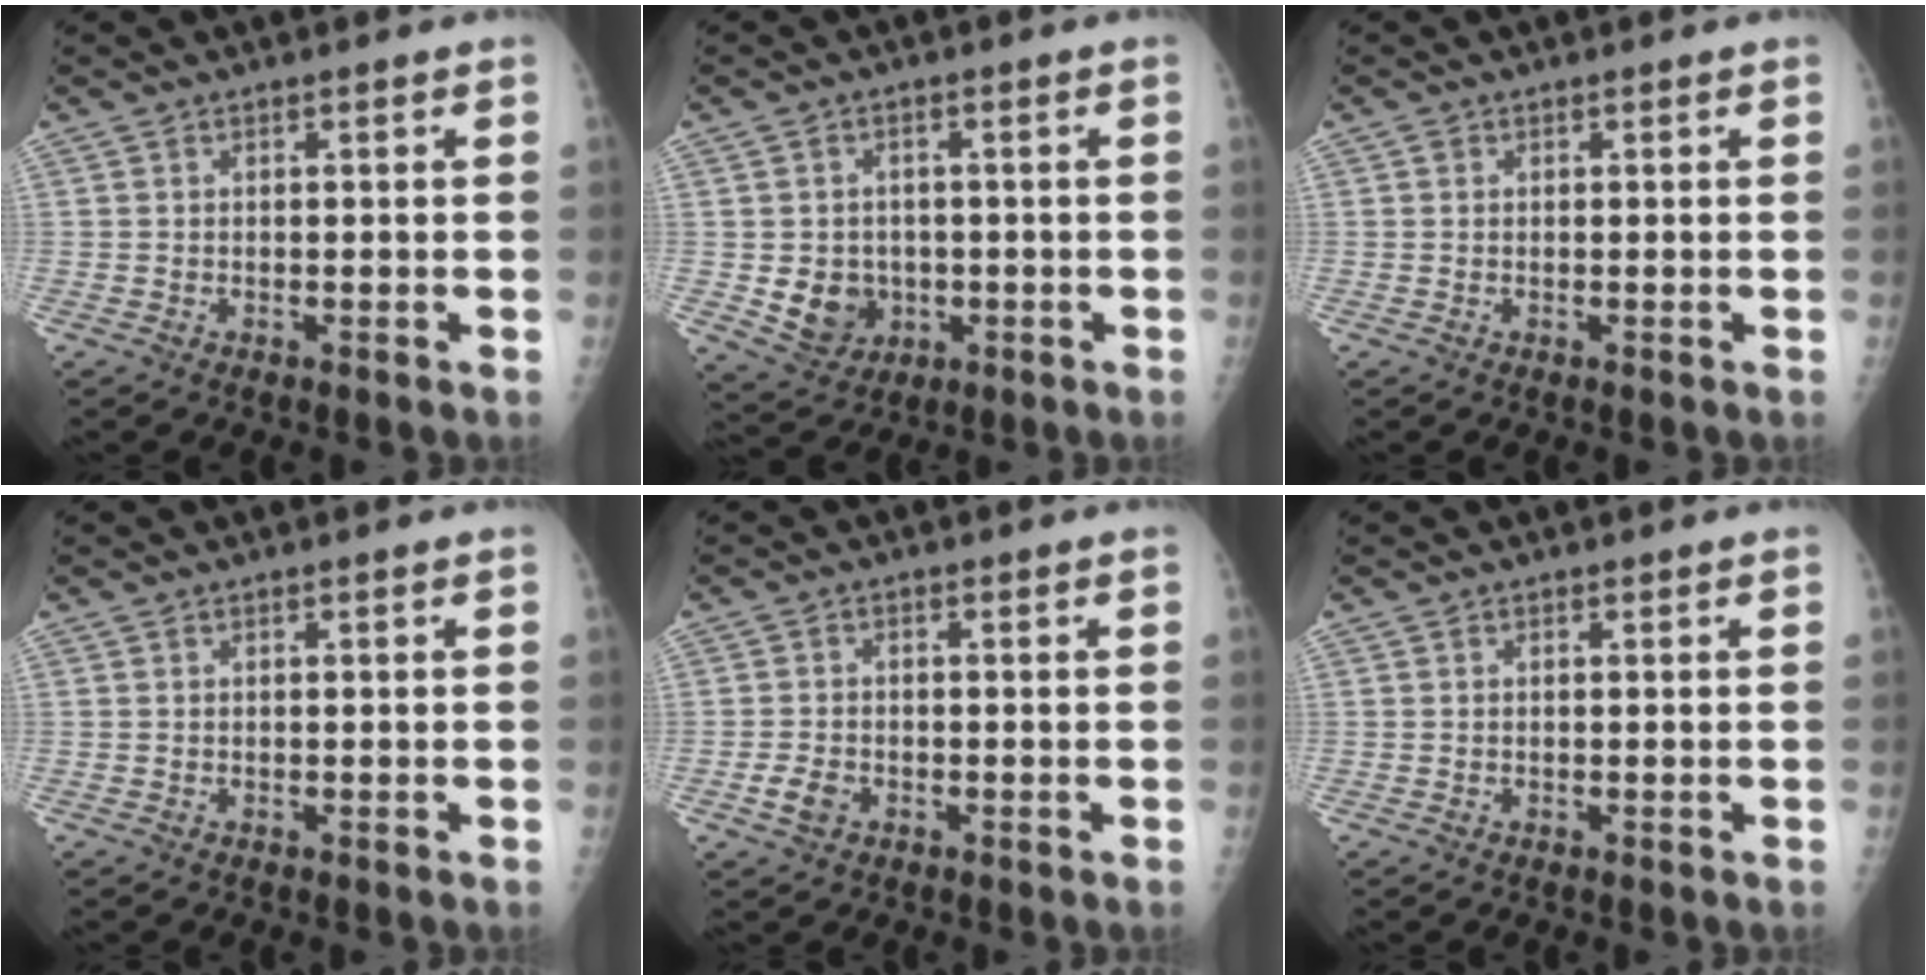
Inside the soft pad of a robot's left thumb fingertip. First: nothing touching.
{"total": 7.1, "force": [-1.0, 6.2, 3.3], "torque": [-0.025, 0.002, -0.003]}
{"total": 0.5, "force": [0.2, 0.5, 0.1], "torque": [0.001, 0.002, 0.002]}
{"total": 0.0}
{"total": 3.1, "force": [-1.3, 2.2, 1.7], "torque": [-0.030, 0.002, -0.022]}
{"total": 0.0}